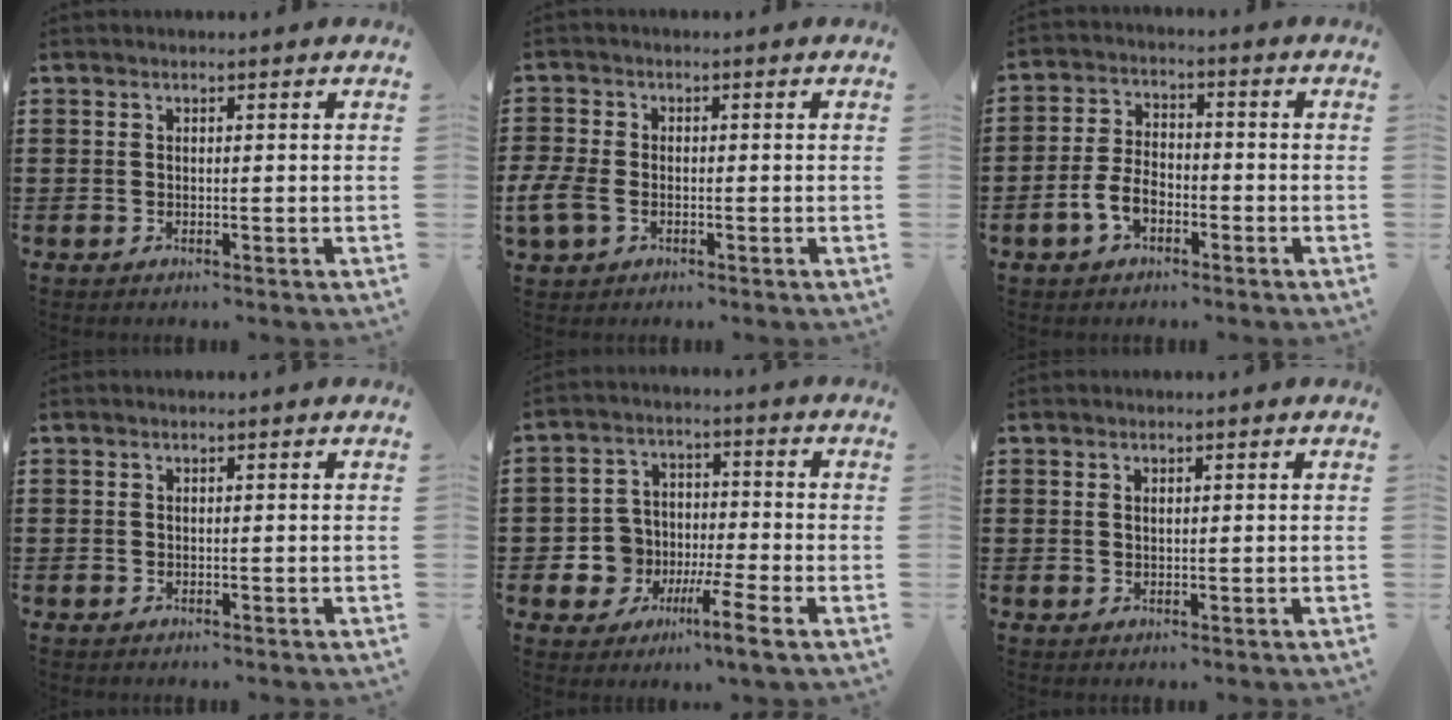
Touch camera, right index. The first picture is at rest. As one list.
[{"total": 4.3, "force": [-1.7, 2.7, 2.9], "torque": [-0.086, -0.008, -0.039]}, {"total": 5.4, "force": [-2.7, 3.0, 3.5], "torque": [-0.090, 0.002, -0.056]}, {"total": 0.0}, {"total": 5.4, "force": [-3.3, 3.4, 2.6], "torque": [-0.068, 0.010, -0.064]}, {"total": 0.6, "force": [0.4, 0.2, 0.5], "torque": [-0.010, 0.000, 0.009]}]